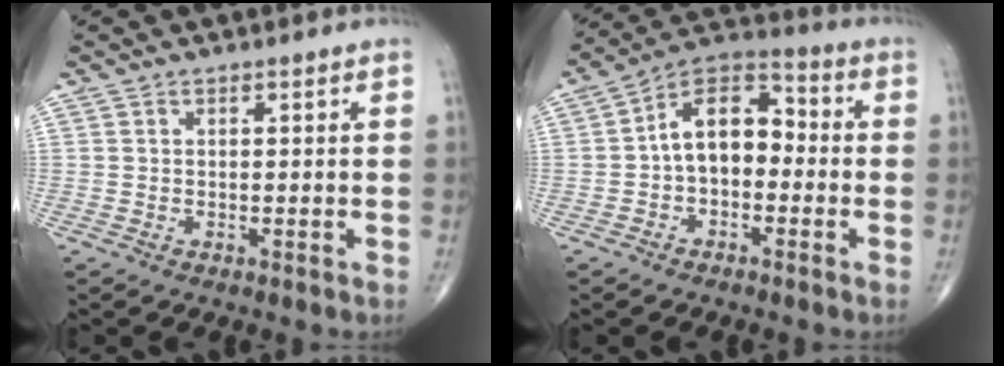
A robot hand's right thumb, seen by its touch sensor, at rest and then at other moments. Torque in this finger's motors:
{"motor_torque": [0.04, 0.31, 0.58, -0.31, 0.09]}